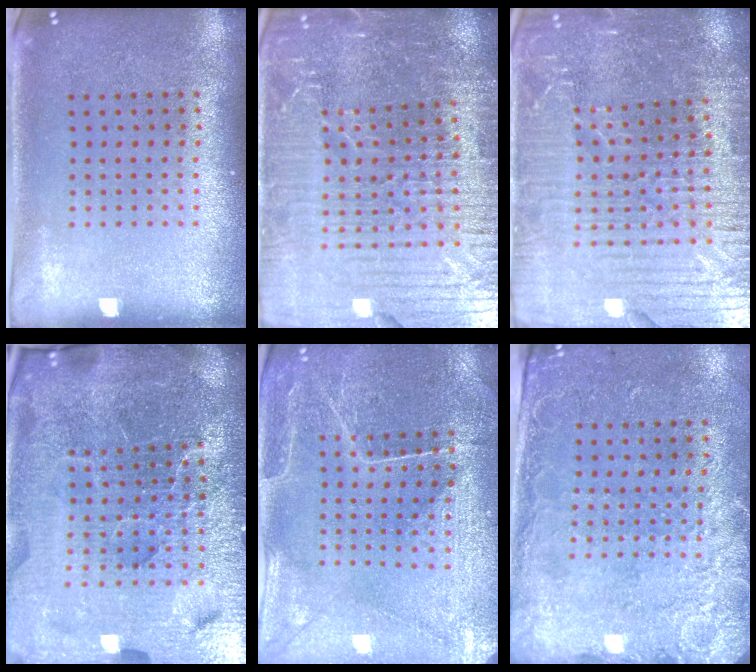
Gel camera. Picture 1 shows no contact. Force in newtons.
{"total": 5.4, "press": 5.0, "slide": 2.1}
{"total": 4.8, "press": 4.5, "slide": 1.6}
{"total": 7.1, "press": 6.2, "slide": 3.5}
{"total": 1.1, "press": 1.0, "slide": 0.4}
{"total": 2.5, "press": 1.9, "slide": 1.6}